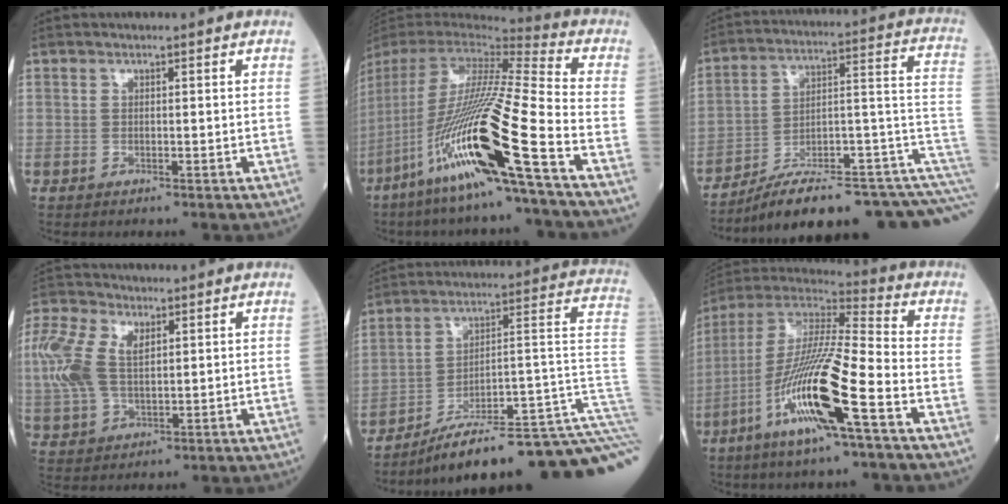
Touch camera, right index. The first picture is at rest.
{"total": 23.4, "force": [-10.9, -0.5, 20.7], "torque": [-0.426, -0.055, -0.216]}
{"total": 22.0, "force": [-15.8, 3.3, 15.0], "torque": [-0.130, 0.060, -0.230]}
{"total": 13.6, "force": [3.4, 7.8, 10.6], "torque": [-0.277, 0.017, 0.070]}
{"total": 27.6, "force": [-19.5, 1.3, 19.4], "torque": [-0.153, 0.015, -0.283]}
{"total": 17.8, "force": [-7.3, 0.8, 16.3], "torque": [-0.340, -0.018, -0.143]}